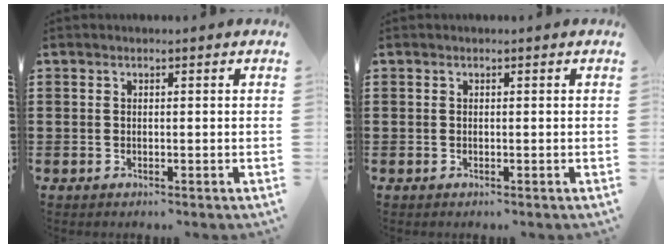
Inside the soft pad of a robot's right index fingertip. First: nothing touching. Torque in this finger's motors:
{"motor_torque": [0.00, 0.00, 0.01, -0.01]}